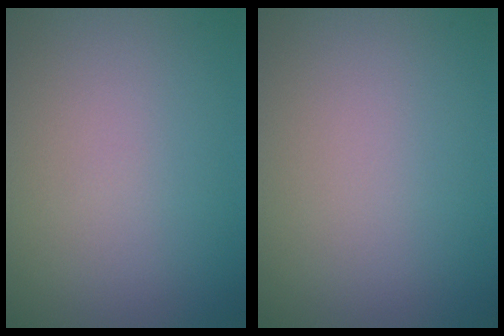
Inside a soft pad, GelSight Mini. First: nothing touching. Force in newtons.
{"total": 0.0}